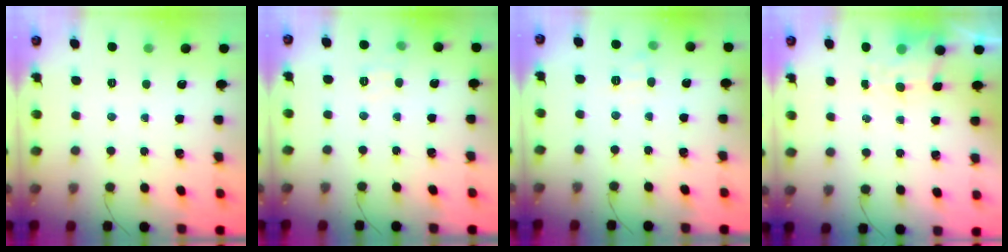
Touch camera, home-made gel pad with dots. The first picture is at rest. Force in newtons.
{"total": 6.1, "press": 5.9, "slide": 1.4}
{"total": 6.9, "press": 6.7, "slide": 1.8}
{"total": 4.1, "press": 3.9, "slide": 1.1}